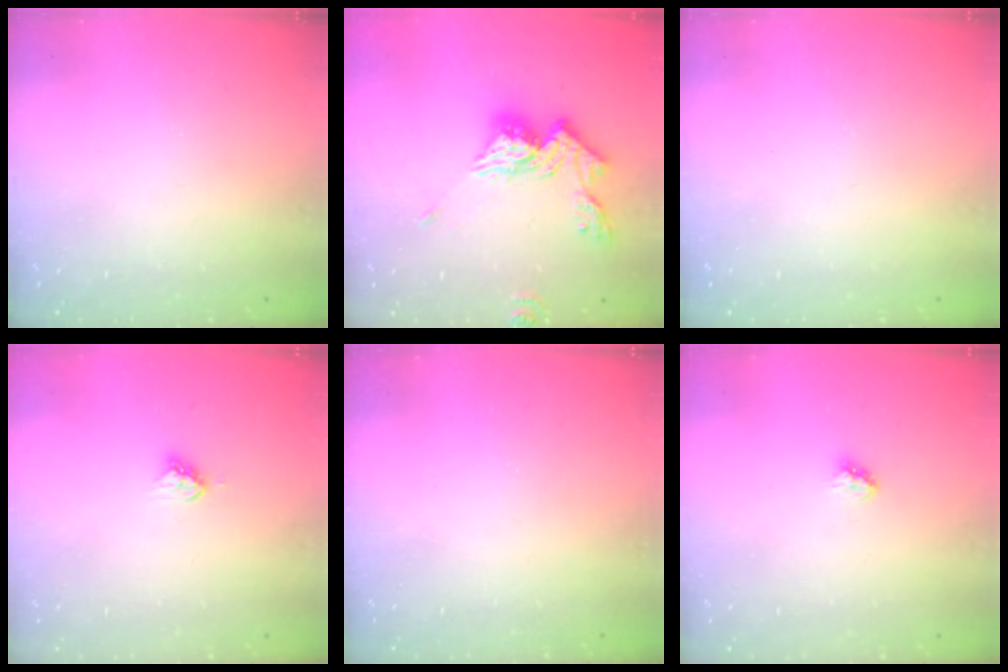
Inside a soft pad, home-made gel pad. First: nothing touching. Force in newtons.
{"total": 14.4, "press": 14.4, "slide": 1.5}
{"total": 0.0}
{"total": 4.6, "press": 4.6, "slide": 0.3}
{"total": 0.0}
{"total": 2.9, "press": 2.9, "slide": 0.2}